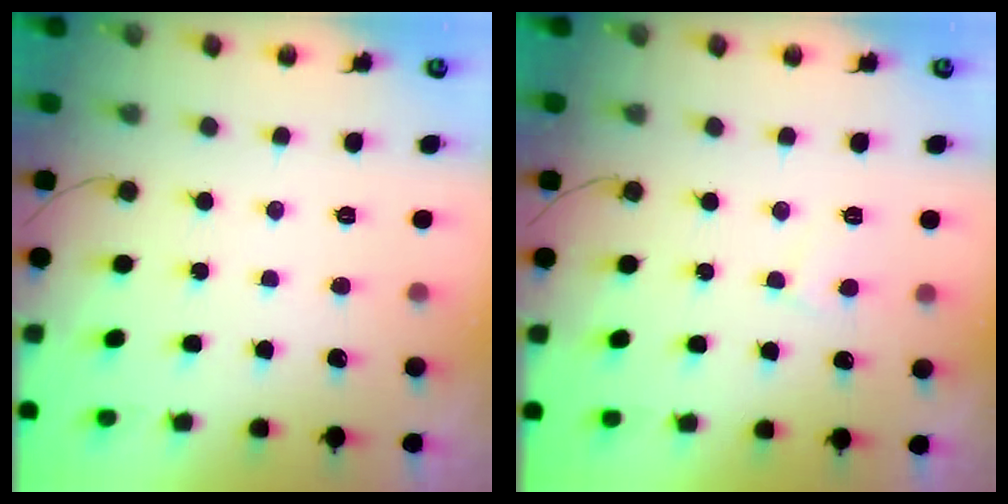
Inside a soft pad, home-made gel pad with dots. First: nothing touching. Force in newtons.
{"total": 3.8, "press": 3.8, "slide": 0.4}